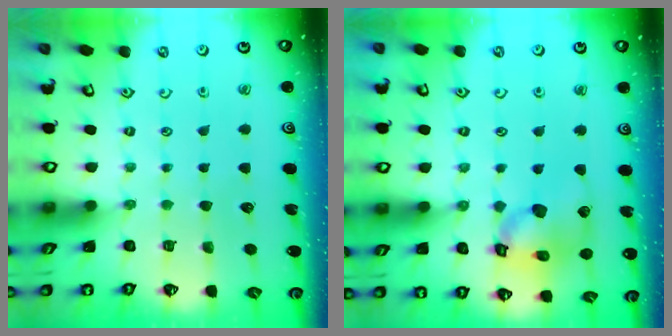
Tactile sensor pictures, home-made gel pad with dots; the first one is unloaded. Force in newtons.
{"total": 13.3, "press": 13.2, "slide": 1.8}